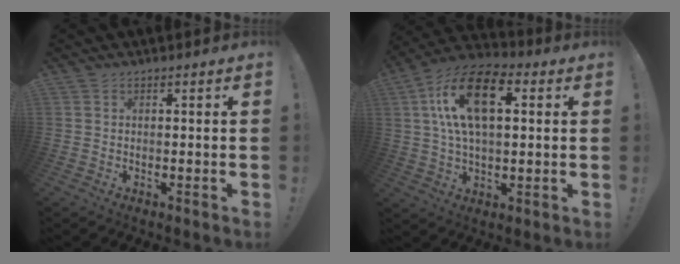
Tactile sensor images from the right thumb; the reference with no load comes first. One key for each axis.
{"total": 17.9, "fx": 4.7, "fy": 9.6, "fz": 14.3, "tx": -0.243, "ty": 0.005, "tz": 0.074}